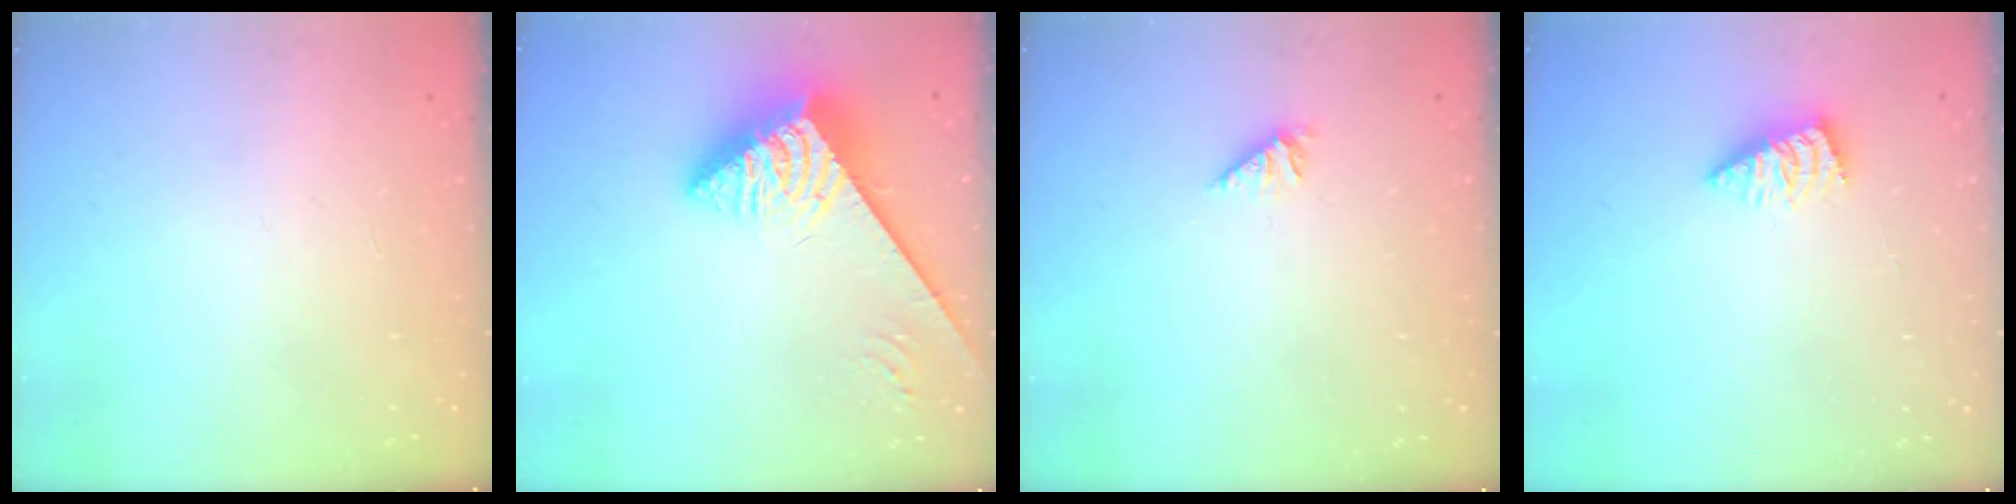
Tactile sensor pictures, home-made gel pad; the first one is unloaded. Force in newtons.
{"total": 4.8, "press": 4.8, "slide": 0.5}
{"total": 1.9, "press": 1.9, "slide": 0.4}
{"total": 1.7, "press": 1.7, "slide": 0.1}